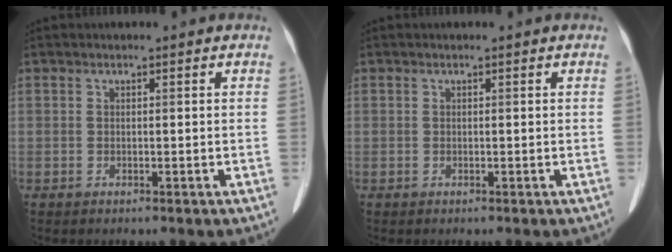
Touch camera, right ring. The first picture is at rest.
{"total": 0.0}